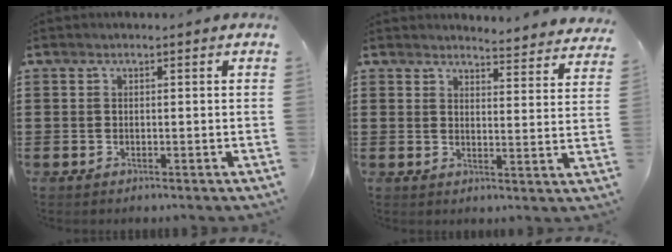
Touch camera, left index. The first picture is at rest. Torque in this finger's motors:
{"motor_torque": [1.14, 0.99, 0.09, -0.01]}